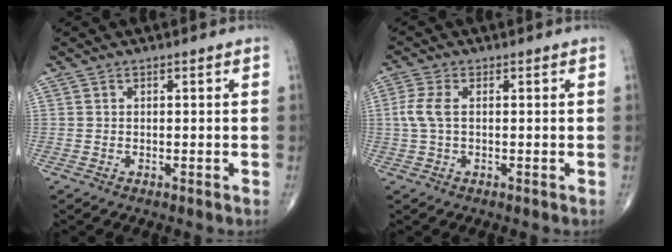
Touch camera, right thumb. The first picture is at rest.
{"total": 4.1, "force": [0.3, 2.0, 3.5], "torque": [-0.100, 0.007, 0.002]}